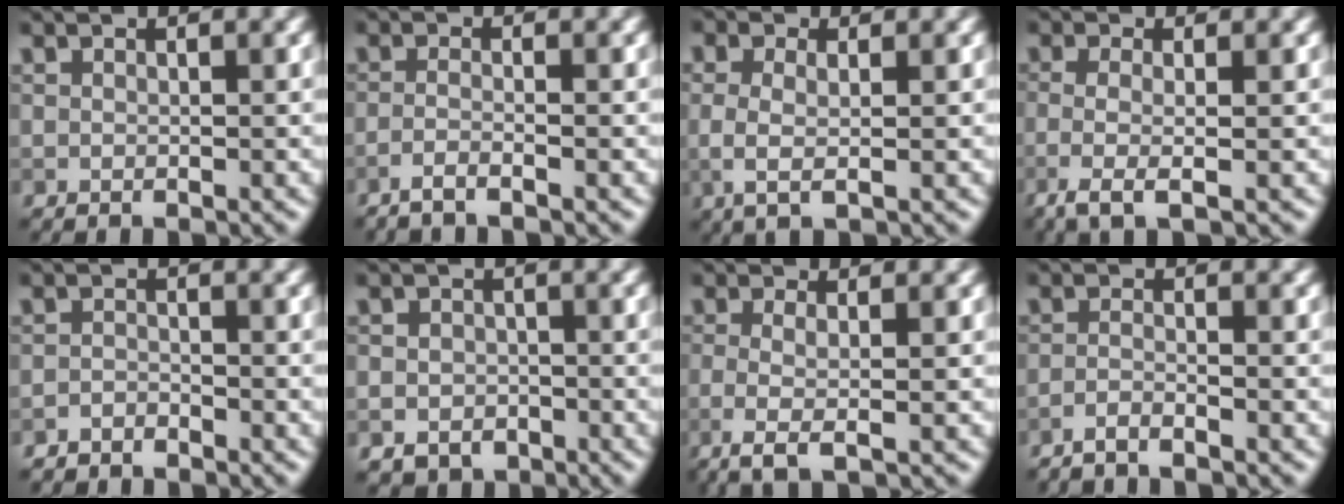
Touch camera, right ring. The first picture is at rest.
{"total": 1.8, "force": [-1.1, 0.5, 1.3], "torque": [-0.016, -0.001, -0.034]}
{"total": 2.2, "force": [0.0, 0.8, 2.1], "torque": [-0.043, -0.002, -0.004]}
{"total": 3.5, "force": [-1.0, 1.1, 3.2], "torque": [-0.057, -0.011, -0.027]}
{"total": 1.3, "force": [-1.2, 0.4, 0.2], "torque": [-0.002, 0.001, -0.026]}
{"total": 2.3, "force": [-1.0, 2.0, 0.6], "torque": [0.000, -0.003, -0.016]}
{"total": 3.3, "force": [-0.8, 1.1, 3.1], "torque": [-0.050, -0.008, -0.020]}
{"total": 1.7, "force": [-1.3, 0.3, 1.0], "torque": [-0.013, -0.001, -0.037]}